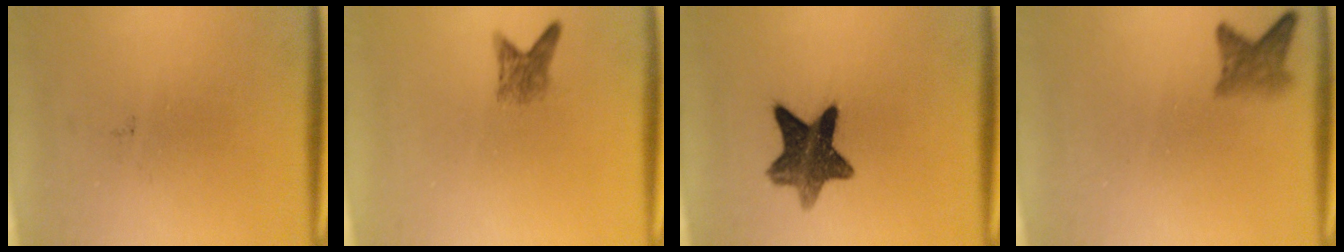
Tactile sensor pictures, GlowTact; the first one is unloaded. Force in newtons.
{"total": 2.3}
{"total": 10.1}
{"total": 2.8}